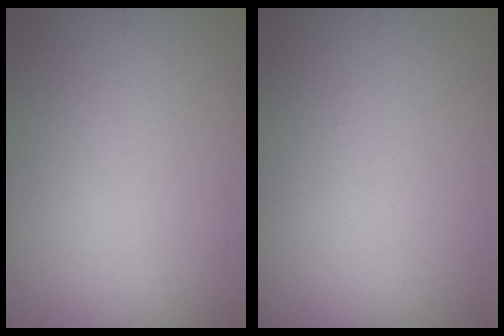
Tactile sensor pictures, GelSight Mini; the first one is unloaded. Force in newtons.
{"total": 0.0}